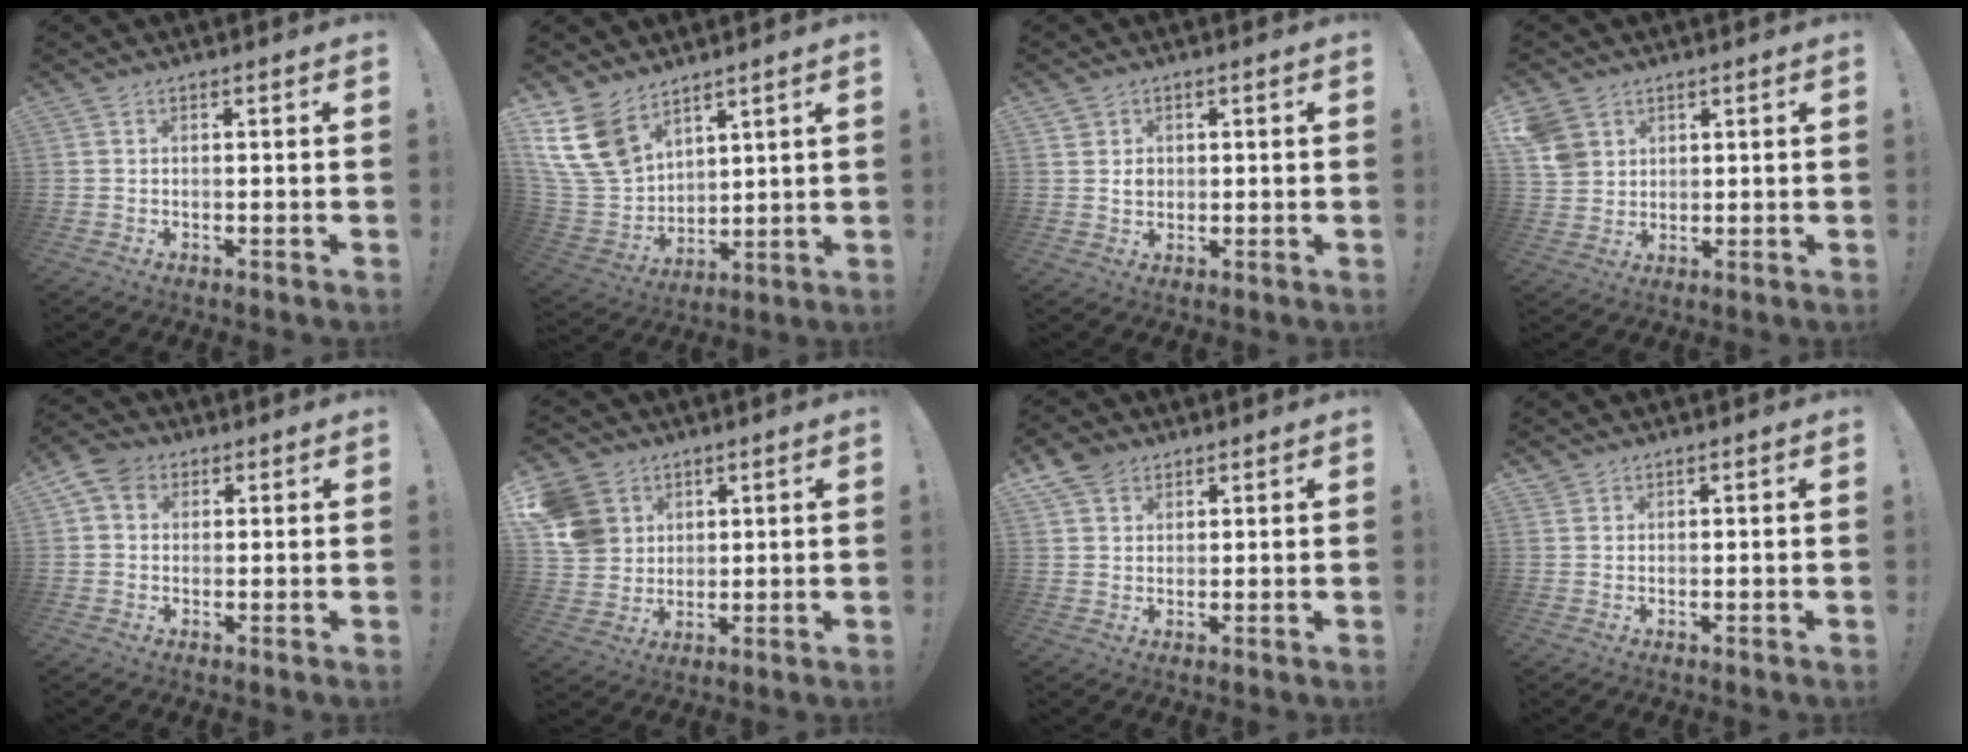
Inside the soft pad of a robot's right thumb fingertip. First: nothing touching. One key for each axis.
{"total": 16.7, "fx": 10.5, "fy": 10.3, "fz": 7.9, "tx": -0.170, "ty": -0.066, "tz": 0.204}
{"total": 2.9, "fx": 0.9, "fy": 2.6, "fz": 0.9, "tx": 0.002, "ty": -0.009, "tz": 0.012}
{"total": 6.3, "fx": 3.2, "fy": 5.1, "fz": 1.8, "tx": -0.036, "ty": -0.016, "tz": 0.065}
{"total": 5.8, "fx": 2.1, "fy": 4.7, "fz": 2.7, "tx": -0.042, "ty": 0.001, "tz": 0.042}
{"total": 11.4, "fx": 4.4, "fy": 9.9, "fz": 3.7, "tx": -0.070, "ty": -0.020, "tz": 0.094}
{"total": 5.7, "fx": 3.7, "fy": 4.1, "fz": 1.6, "tx": -0.021, "ty": -0.018, "tz": 0.070}
{"total": 1.1, "fx": 1.1, "fy": 0.4, "fz": 0.0, "tx": 0.005, "ty": -0.008, "tz": 0.020}